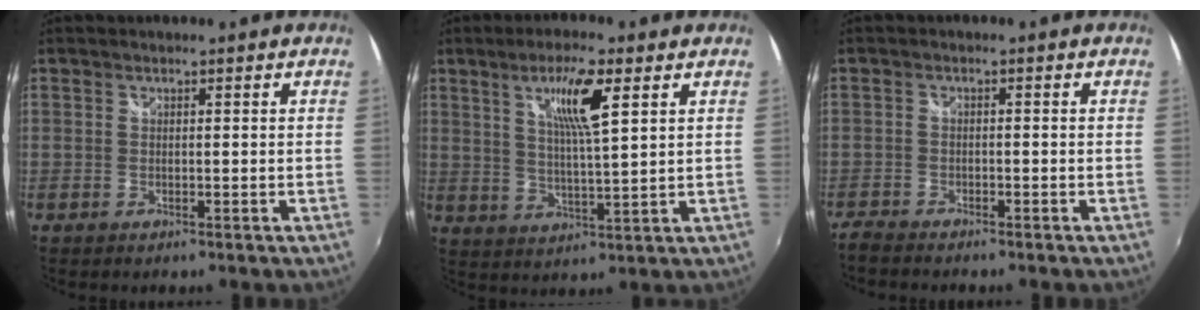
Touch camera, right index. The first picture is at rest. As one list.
[{"total": 9.0, "force": [4.2, 1.1, 7.8], "torque": [-0.140, 0.000, 0.075]}, {"total": 3.2, "force": [-3.1, 0.5, 0.7], "torque": [-0.029, -0.014, -0.062]}]